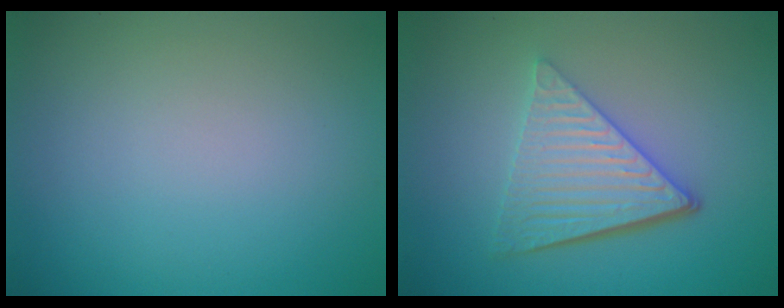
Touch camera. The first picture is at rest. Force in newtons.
{"total": 5.7, "press": 3.9, "slide": 4.1}